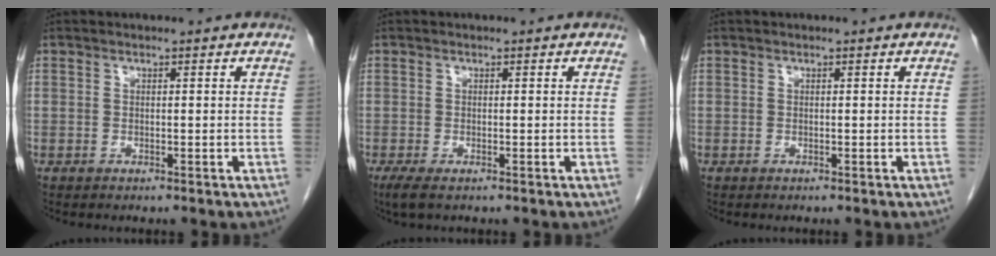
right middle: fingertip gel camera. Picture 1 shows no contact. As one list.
[{"total": 2.1, "force": [-1.3, 0.6, 1.5], "torque": [-0.034, -0.009, -0.021]}, {"total": 0.0}]